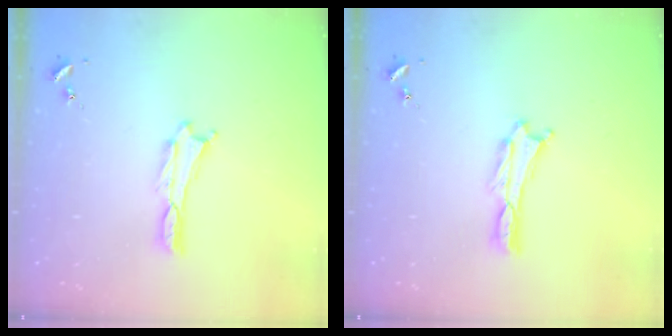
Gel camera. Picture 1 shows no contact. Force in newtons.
{"total": 0.0}